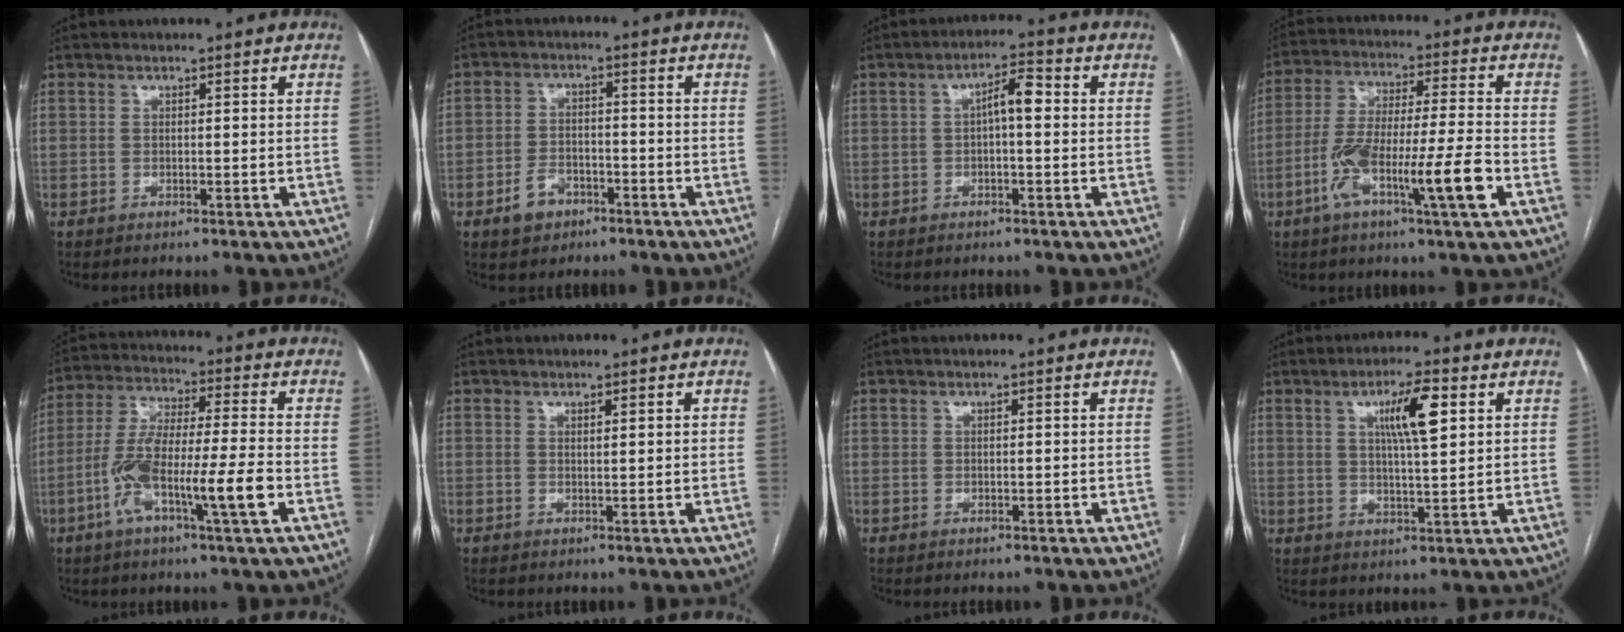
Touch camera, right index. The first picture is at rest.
{"total": 4.9, "force": [-2.8, 3.4, 2.2], "torque": [-0.041, 0.008, -0.041]}
{"total": 4.3, "force": [0.2, 1.1, 4.2], "torque": [-0.068, 0.018, 0.001]}
{"total": 13.7, "force": [-5.2, 0.7, 12.7], "torque": [-0.239, -0.001, -0.093]}
{"total": 13.5, "force": [-4.4, 1.0, 12.7], "torque": [-0.248, 0.001, -0.084]}
{"total": 1.4, "force": [0.6, 0.1, 1.2], "torque": [-0.023, 0.000, 0.010]}
{"total": 0.5, "force": [0.2, 0.4, 0.2], "torque": [0.001, 0.002, 0.004]}
{"total": 7.6, "force": [2.8, 1.0, 7.0], "torque": [-0.122, 0.007, 0.047]}